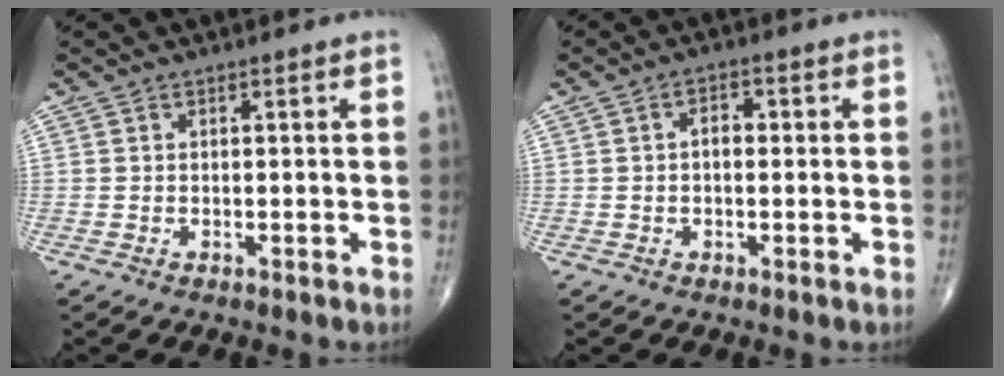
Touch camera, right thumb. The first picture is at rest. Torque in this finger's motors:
{"motor_torque": [0.00, -0.04, -0.03, 0.19, 0.04]}